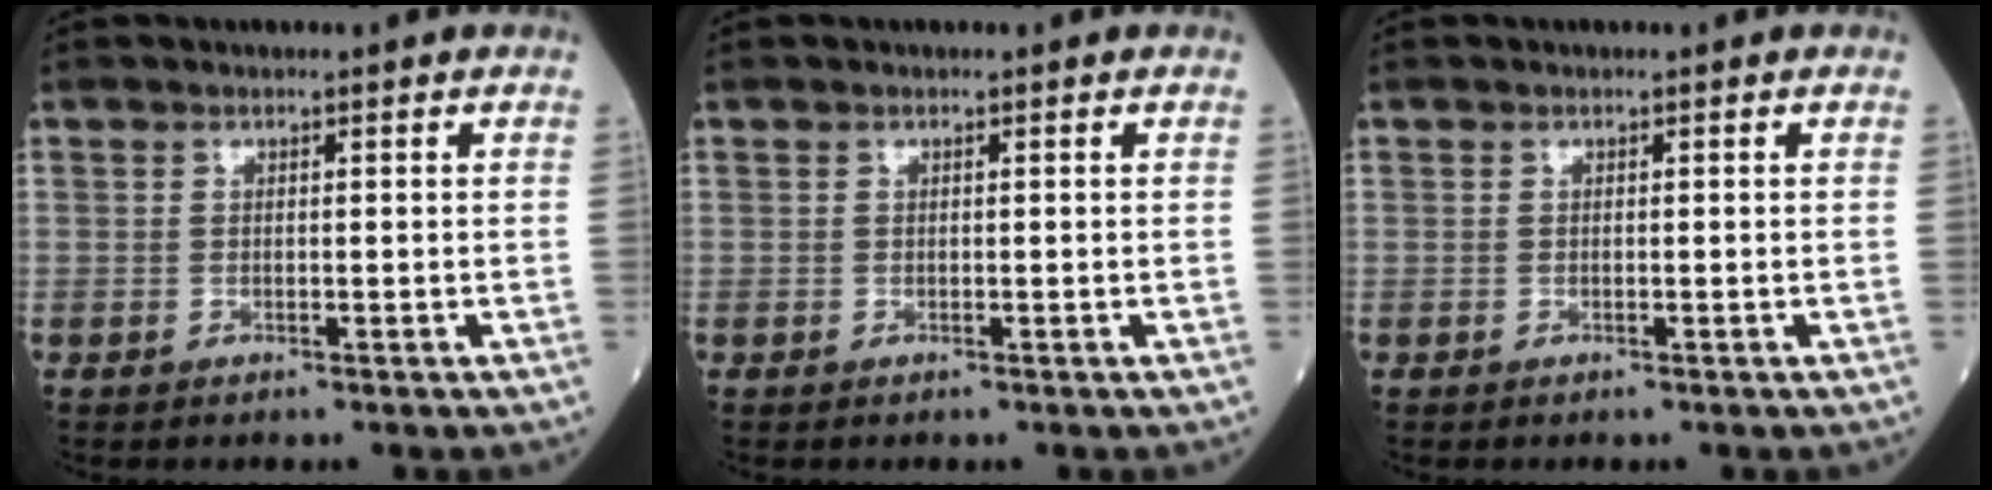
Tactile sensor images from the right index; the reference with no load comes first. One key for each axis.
{"total": 0.0}
{"total": 0.0}